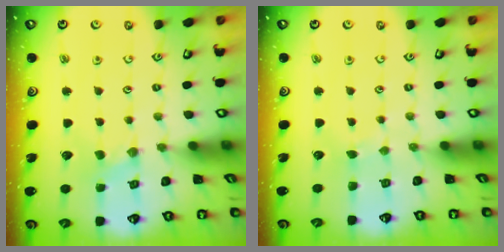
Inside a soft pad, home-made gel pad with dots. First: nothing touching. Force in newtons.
{"total": 1.1, "press": 1.1, "slide": 0.2}